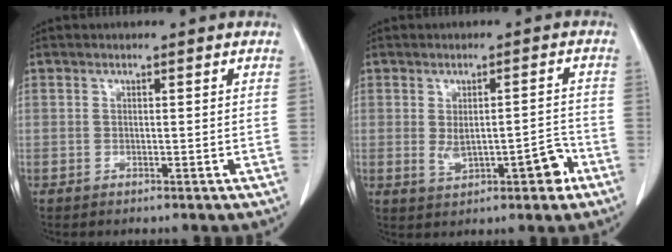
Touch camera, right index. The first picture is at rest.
{"total": 6.3, "force": [-1.8, 2.3, 5.6], "torque": [-0.077, 0.014, -0.010]}